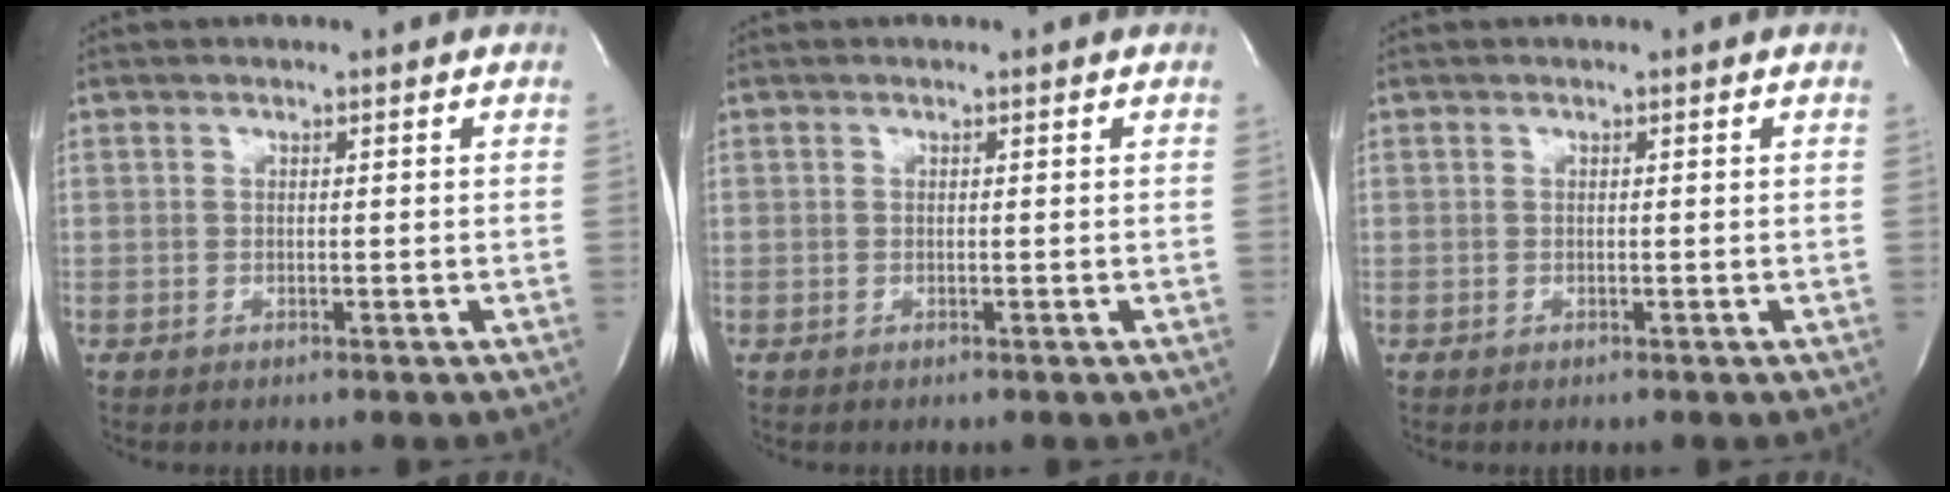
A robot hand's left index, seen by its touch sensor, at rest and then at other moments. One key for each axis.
{"total": 0.0}
{"total": 0.0}